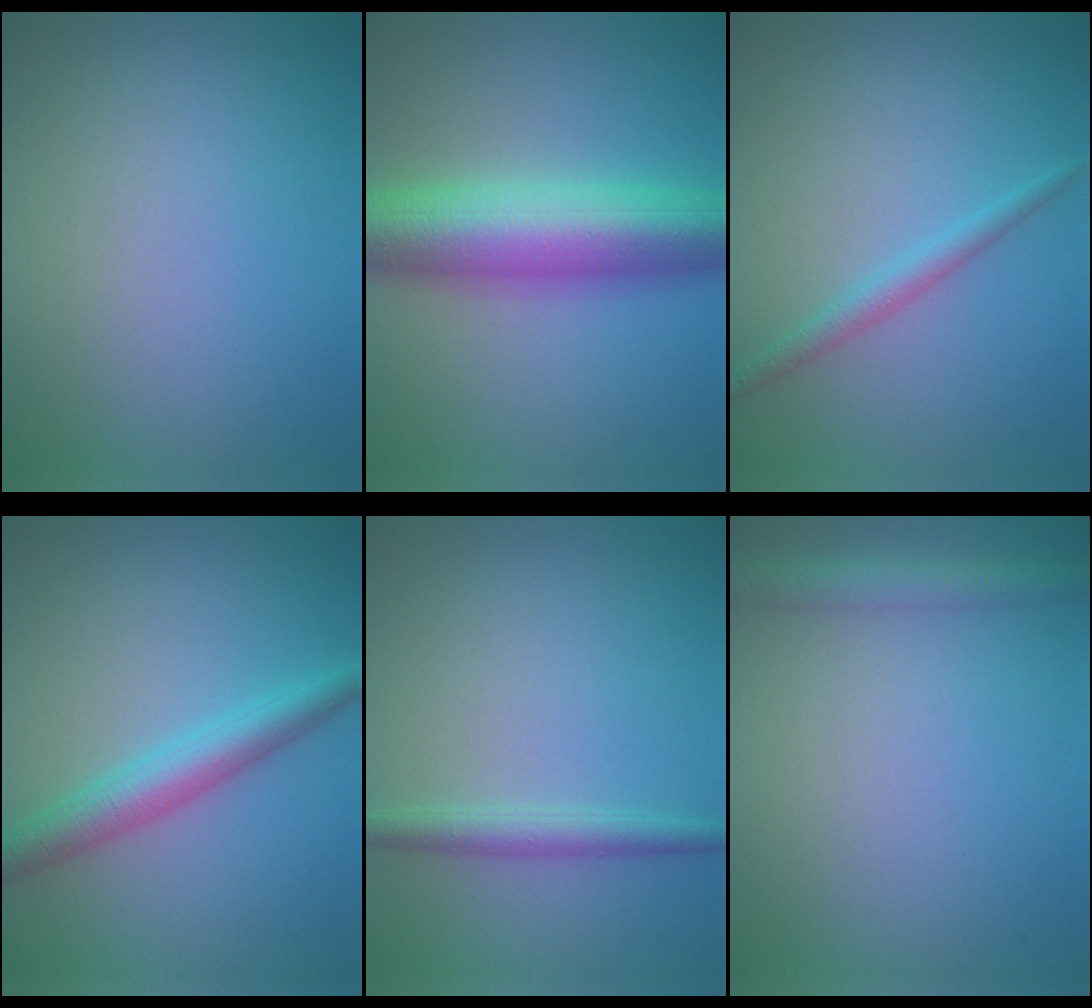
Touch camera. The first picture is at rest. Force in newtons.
{"total": 11.0, "press": 11.0, "slide": 0.0}
{"total": 1.8, "press": 1.8, "slide": 0.1}
{"total": 4.1, "press": 4.1, "slide": 0.1}
{"total": 2.4, "press": 2.4, "slide": 0.1}
{"total": 2.4, "press": 2.4, "slide": 0.1}